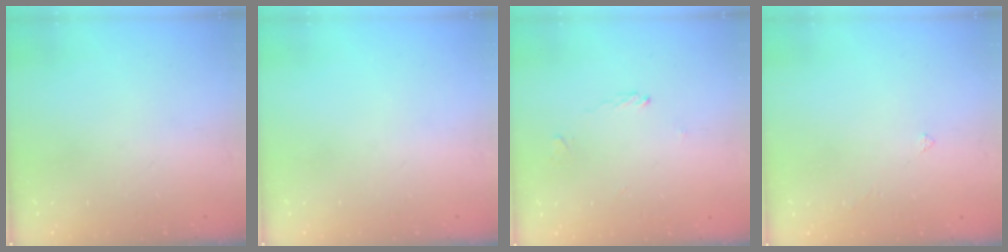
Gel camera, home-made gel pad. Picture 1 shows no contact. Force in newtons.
{"total": 0.0}
{"total": 1.9, "press": 1.9, "slide": 0.5}
{"total": 1.5, "press": 1.4, "slide": 0.3}